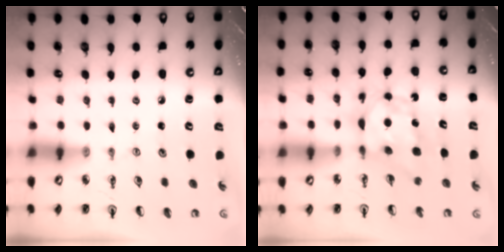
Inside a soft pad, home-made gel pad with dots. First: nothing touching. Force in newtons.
{"total": 7.5, "press": 7.5, "slide": 0.8}